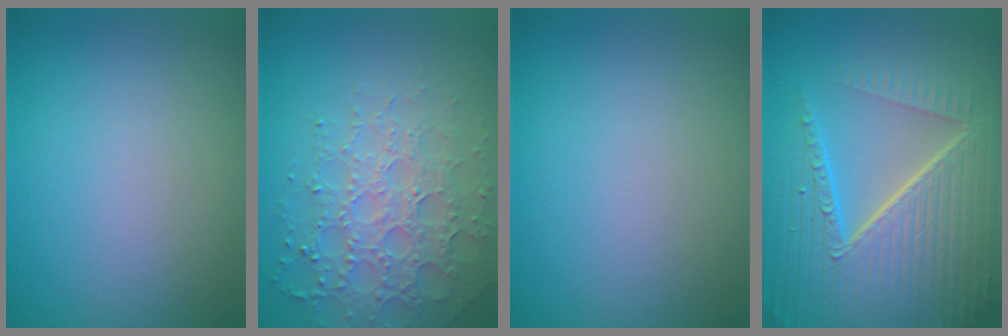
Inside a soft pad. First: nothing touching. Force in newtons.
{"total": 4.6, "press": 4.4, "slide": 1.2}
{"total": 0.0}
{"total": 10.6, "press": 6.6, "slide": 8.3}